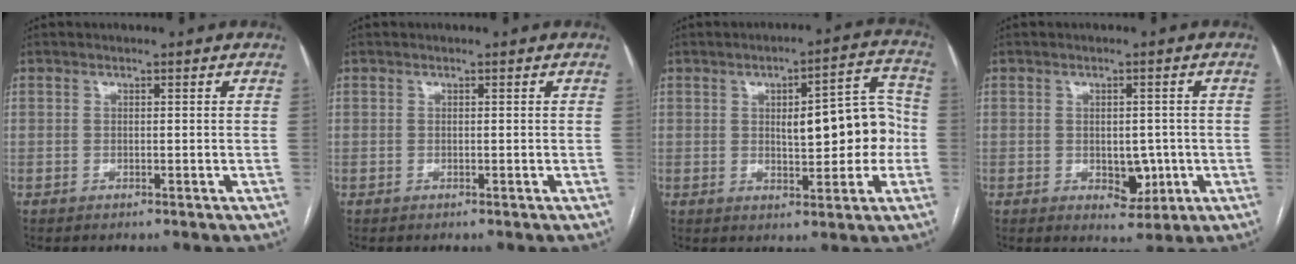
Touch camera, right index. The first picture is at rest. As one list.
[{"total": 0.0}, {"total": 11.0, "force": [-0.2, 3.8, 10.3], "torque": [-0.130, 0.034, 0.006]}, {"total": 4.7, "force": [-0.9, 2.9, 3.6], "torque": [-0.042, -0.001, -0.001]}]